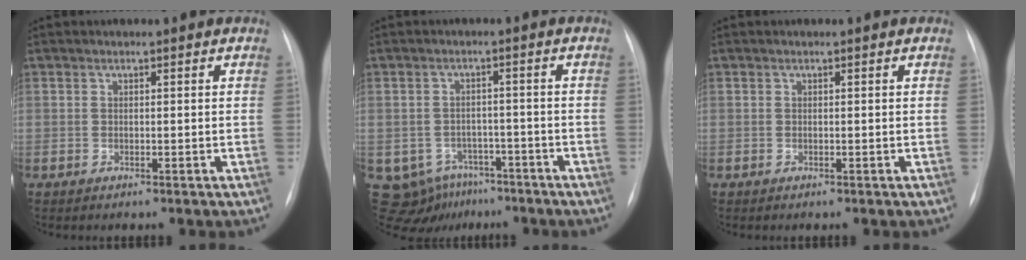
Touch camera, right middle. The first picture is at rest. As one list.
[{"total": 9.2, "force": [-5.9, 6.8, 1.9], "torque": [-0.046, 0.013, -0.071]}, {"total": 0.0}]